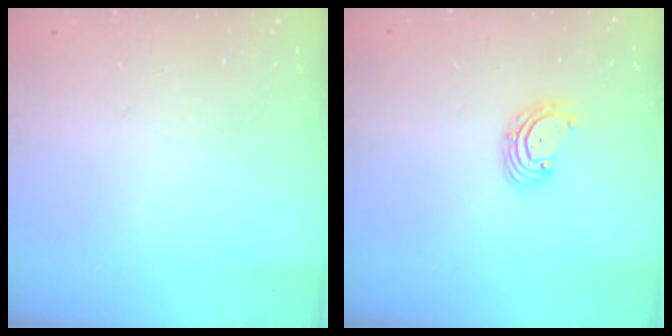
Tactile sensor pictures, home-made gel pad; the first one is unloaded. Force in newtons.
{"total": 3.3, "press": 3.2, "slide": 0.5}